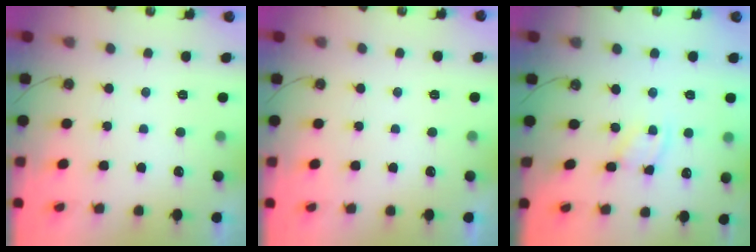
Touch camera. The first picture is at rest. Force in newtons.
{"total": 0.0}
{"total": 2.1, "press": 2.1, "slide": 0.0}